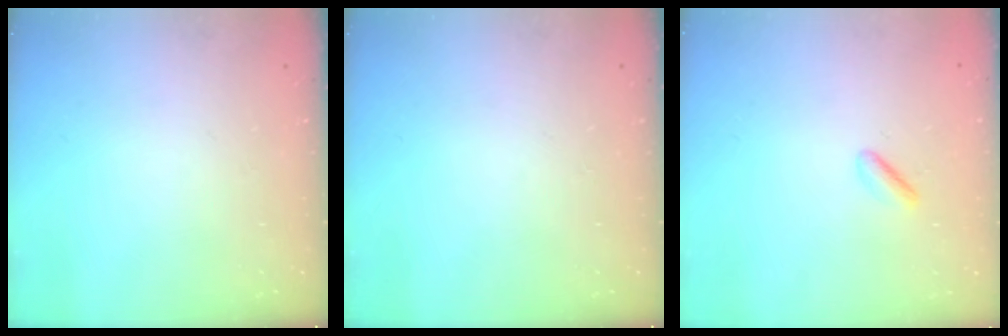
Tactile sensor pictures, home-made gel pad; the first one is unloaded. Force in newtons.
{"total": 0.0}
{"total": 1.4, "press": 1.1, "slide": 0.8}